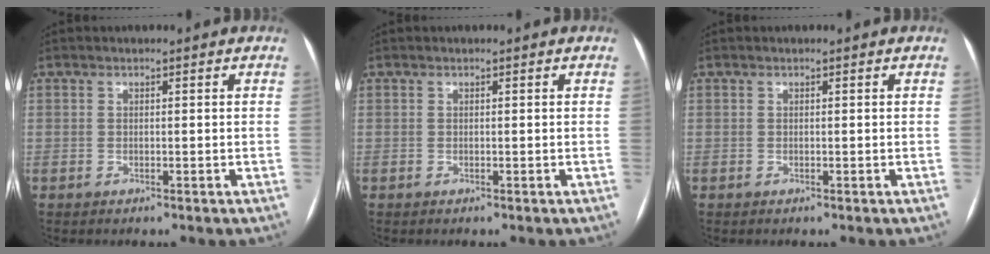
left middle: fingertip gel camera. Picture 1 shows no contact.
{"total": 0.0}
{"total": 0.0}